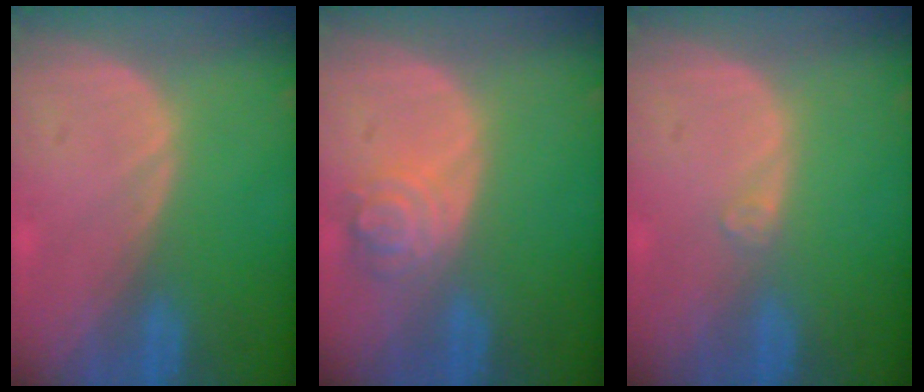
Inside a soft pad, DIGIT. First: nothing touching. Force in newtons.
{"total": 4.4, "press": 4.1, "slide": 1.6}
{"total": 0.9, "press": 0.8, "slide": 0.2}